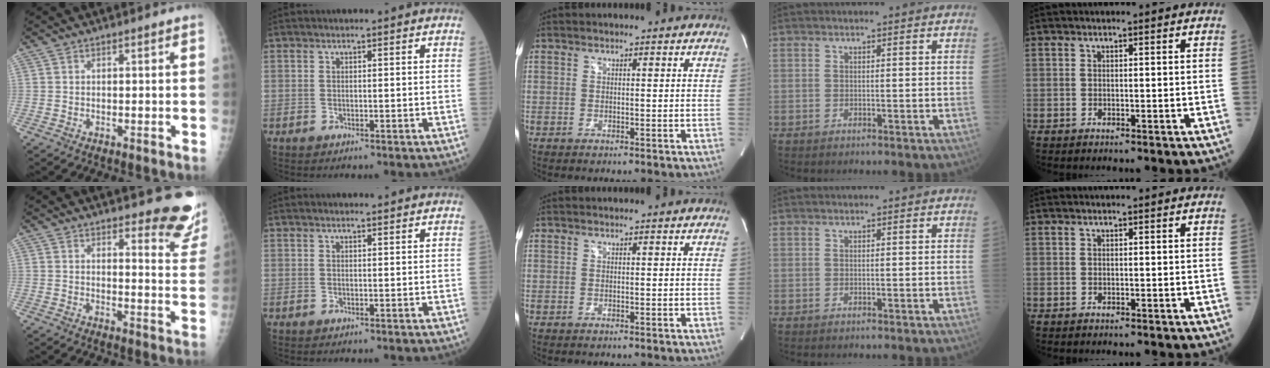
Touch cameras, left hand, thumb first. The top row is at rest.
{"thumb": {"total": 10.9, "force": [9.4, 2.9, 4.7], "torque": [-0.017, -0.074, 0.092]}, "index": {"total": 0.8, "force": [0.7, 0.1, 0.4], "torque": [-0.014, 0.000, 0.011]}}